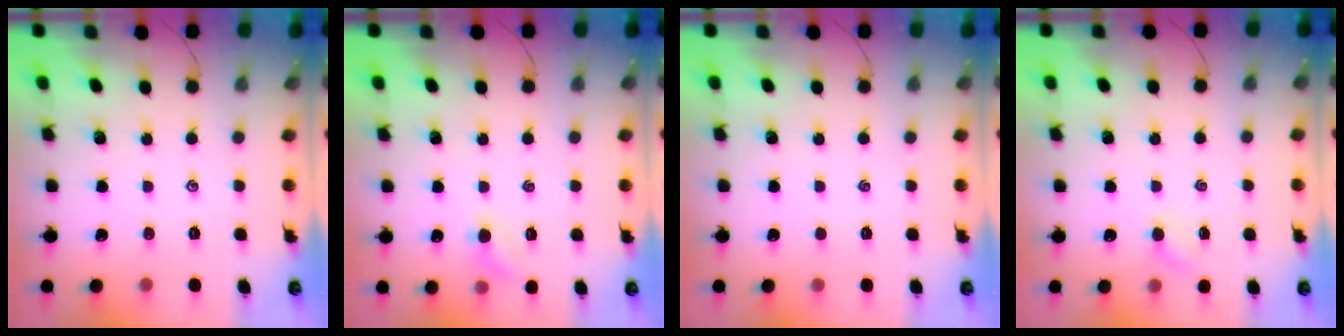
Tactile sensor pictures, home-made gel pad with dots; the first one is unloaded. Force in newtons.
{"total": 4.4, "press": 4.3, "slide": 1.0}
{"total": 0.0}
{"total": 2.4, "press": 2.3, "slide": 0.8}